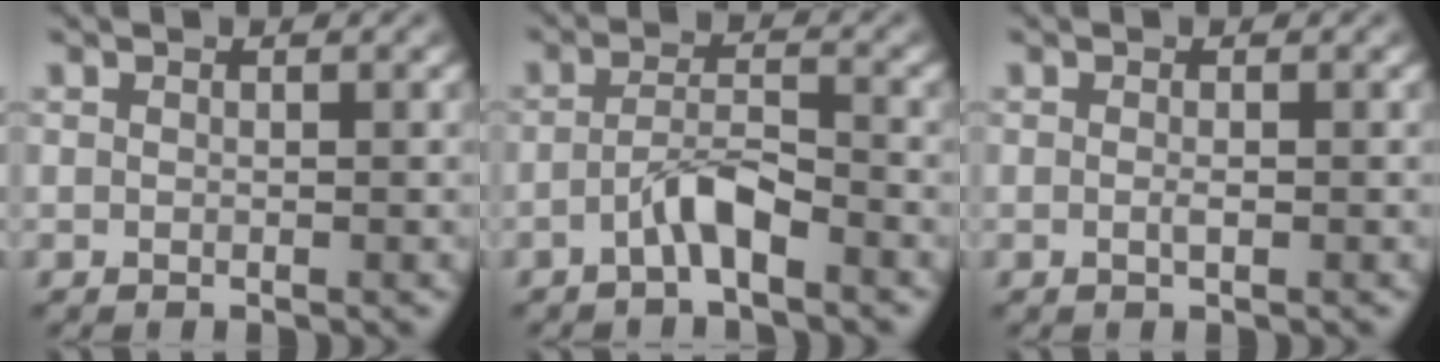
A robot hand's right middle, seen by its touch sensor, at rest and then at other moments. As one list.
[{"total": 2.8, "force": [-1.7, 0.7, 2.2], "torque": [-0.044, 0.009, -0.036]}, {"total": 0.6, "force": [-0.1, 0.1, 0.6], "torque": [-0.013, -0.002, -0.002]}]